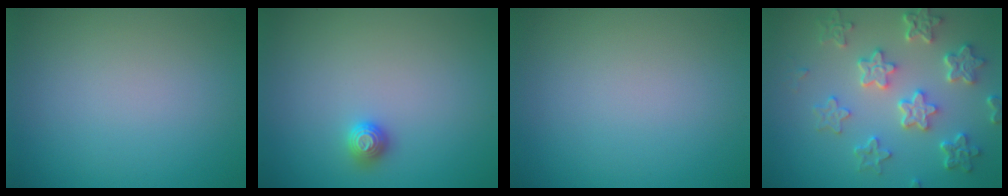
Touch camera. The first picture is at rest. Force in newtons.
{"total": 1.1, "press": 1.1, "slide": 0.2}
{"total": 0.0}
{"total": 6.0, "press": 4.7, "slide": 3.8}